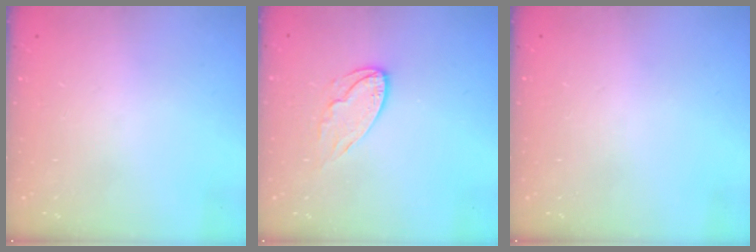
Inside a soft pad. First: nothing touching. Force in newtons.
{"total": 8.2, "press": 8.2, "slide": 0.5}
{"total": 0.0}